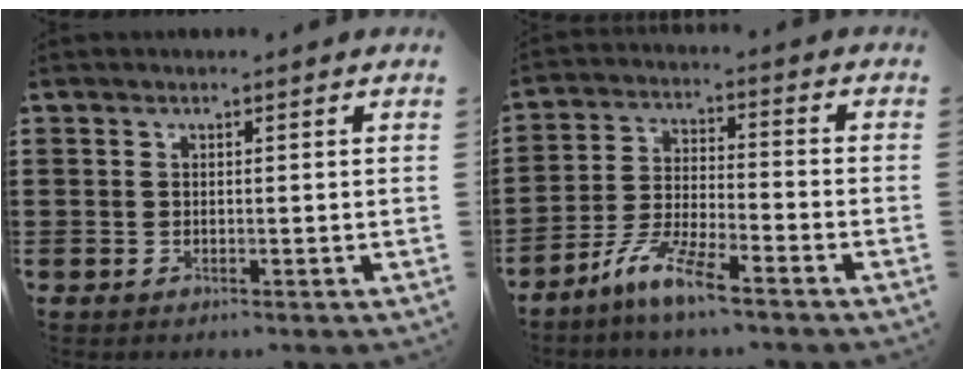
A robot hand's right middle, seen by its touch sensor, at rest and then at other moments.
{"total": 7.5, "force": [-5.9, 0.7, 4.7], "torque": [-0.107, -0.009, -0.113]}